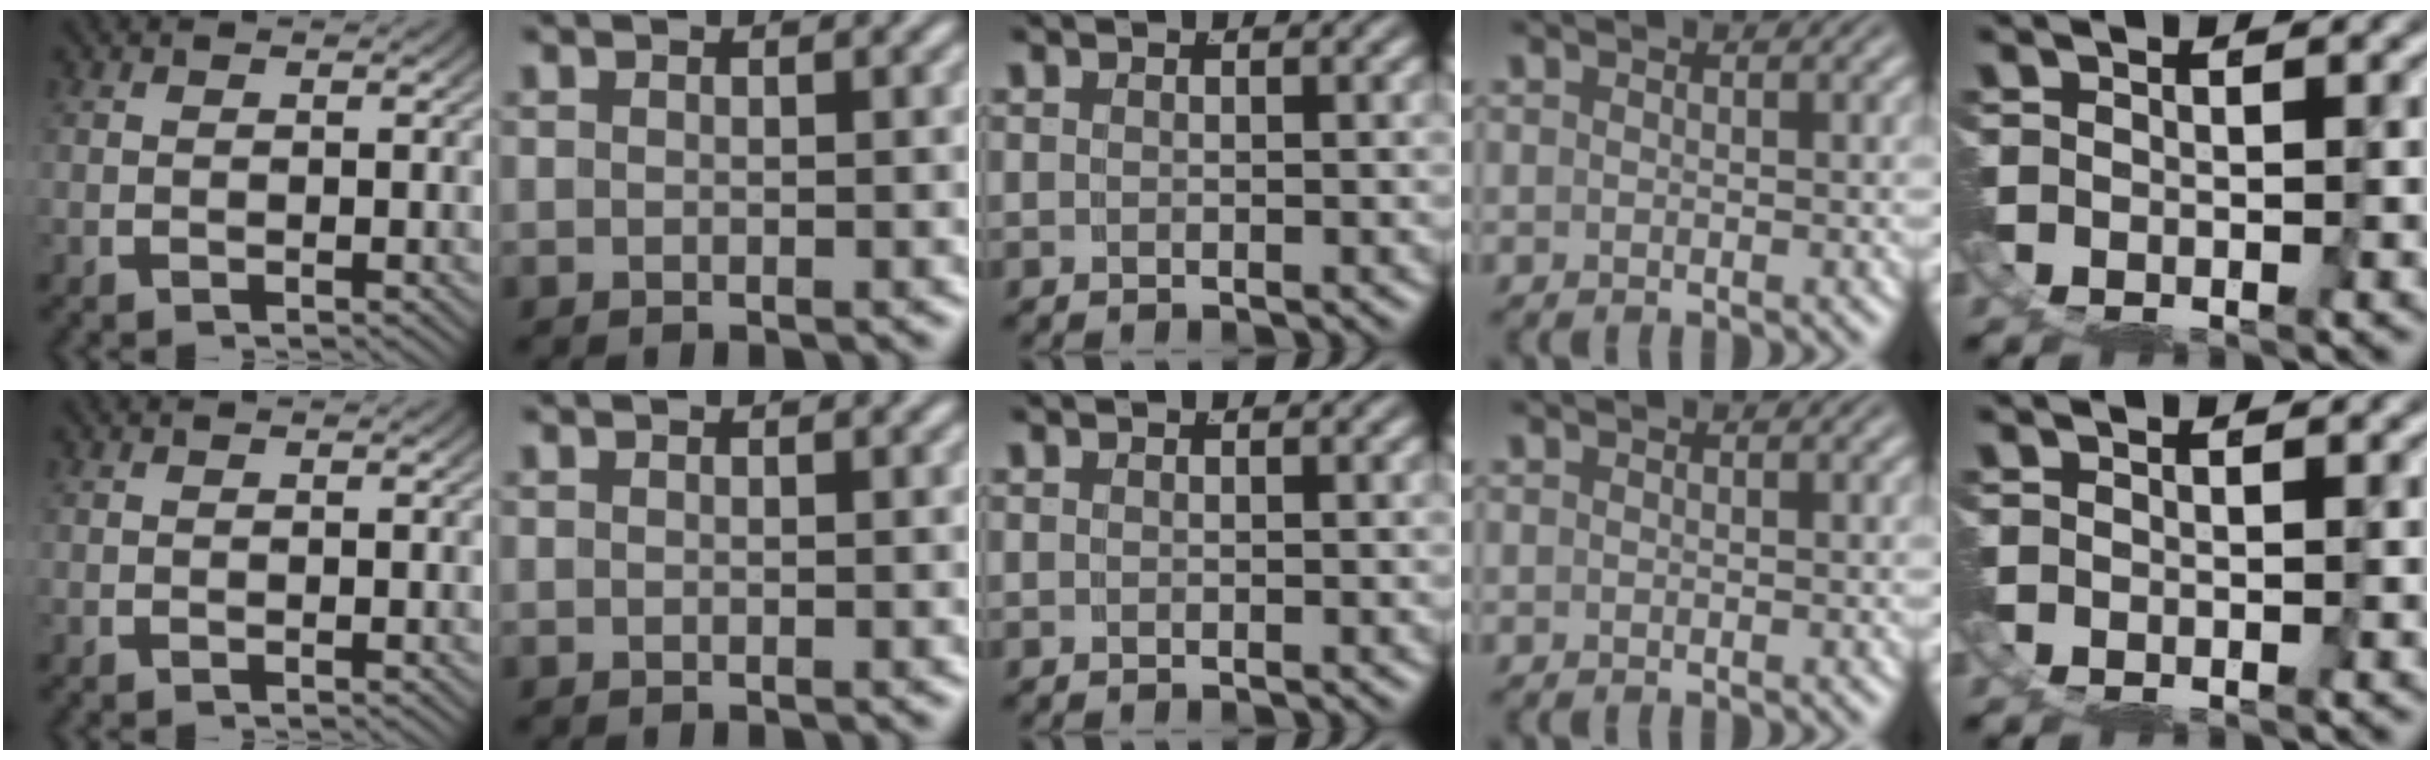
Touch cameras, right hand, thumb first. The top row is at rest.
{}